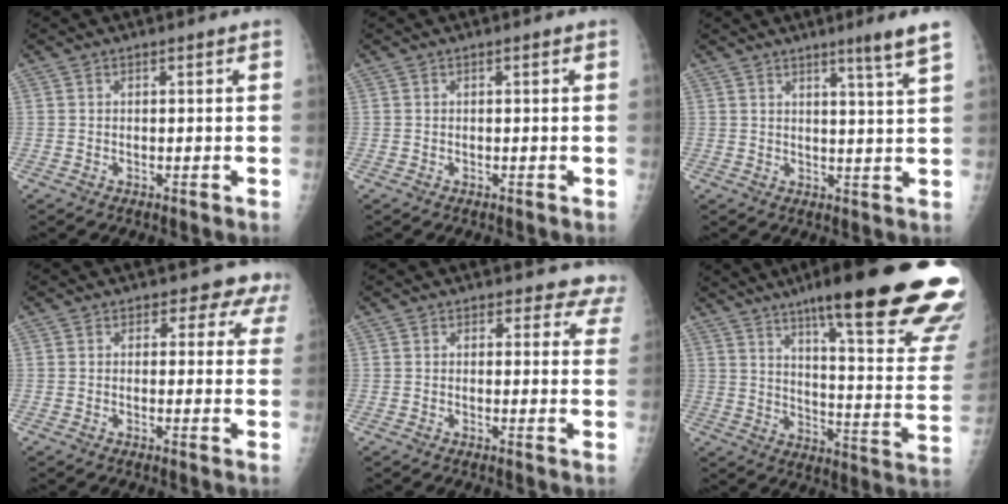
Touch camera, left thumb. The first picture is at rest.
{"total": 0.0}
{"total": 5.8, "force": [3.8, -1.1, 4.2], "torque": [-0.061, -0.032, 0.054]}
{"total": 4.9, "force": [3.8, 3.0, 0.4], "torque": [0.034, -0.016, 0.020]}
{"total": 6.3, "force": [5.5, 3.0, -0.2], "torque": [0.058, -0.021, 0.027]}
{"total": 30.6, "force": [19.9, 4.6, 22.7], "torque": [-0.227, -0.085, 0.274]}